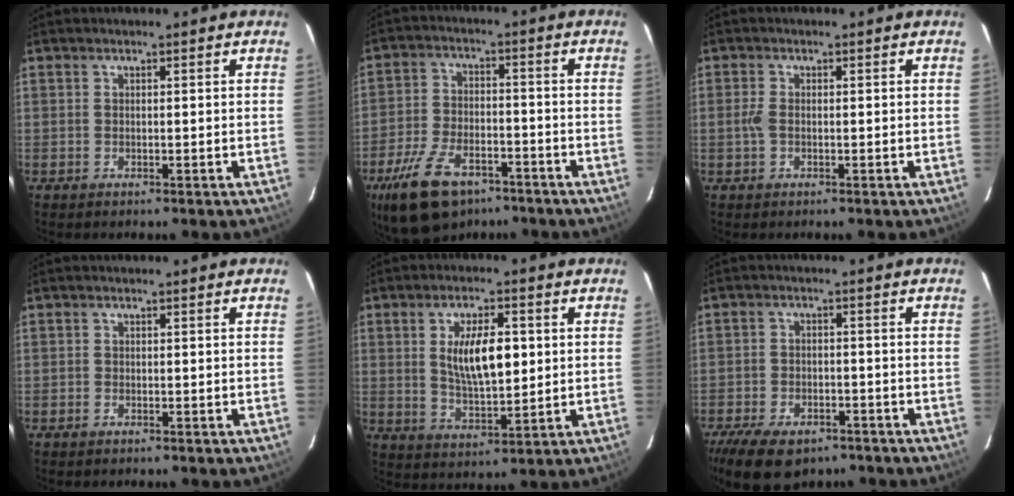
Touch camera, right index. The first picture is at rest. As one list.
[{"total": 15.2, "force": [-9.8, 7.9, 8.6], "torque": [-0.192, -0.012, -0.168]}, {"total": 1.9, "force": [-0.3, 1.0, 1.5], "torque": [-0.034, 0.001, -0.006]}, {"total": 0.8, "force": [-0.6, 0.5, 0.1], "torque": [-0.003, 0.001, -0.011]}, {"total": 10.4, "force": [1.7, 4.2, 9.4], "torque": [-0.167, 0.001, 0.036]}, {"total": 13.9, "force": [-9.7, 7.1, 7.1], "torque": [-0.176, -0.021, -0.156]}]